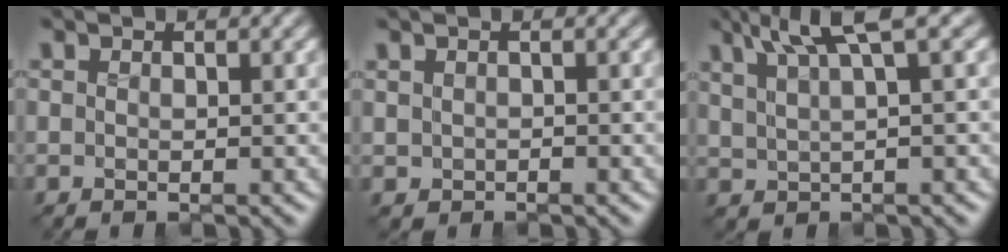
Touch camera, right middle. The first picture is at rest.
{"total": 0.0}
{"total": 5.4, "force": [3.7, 0.6, 3.8], "torque": [-0.068, 0.019, 0.065]}